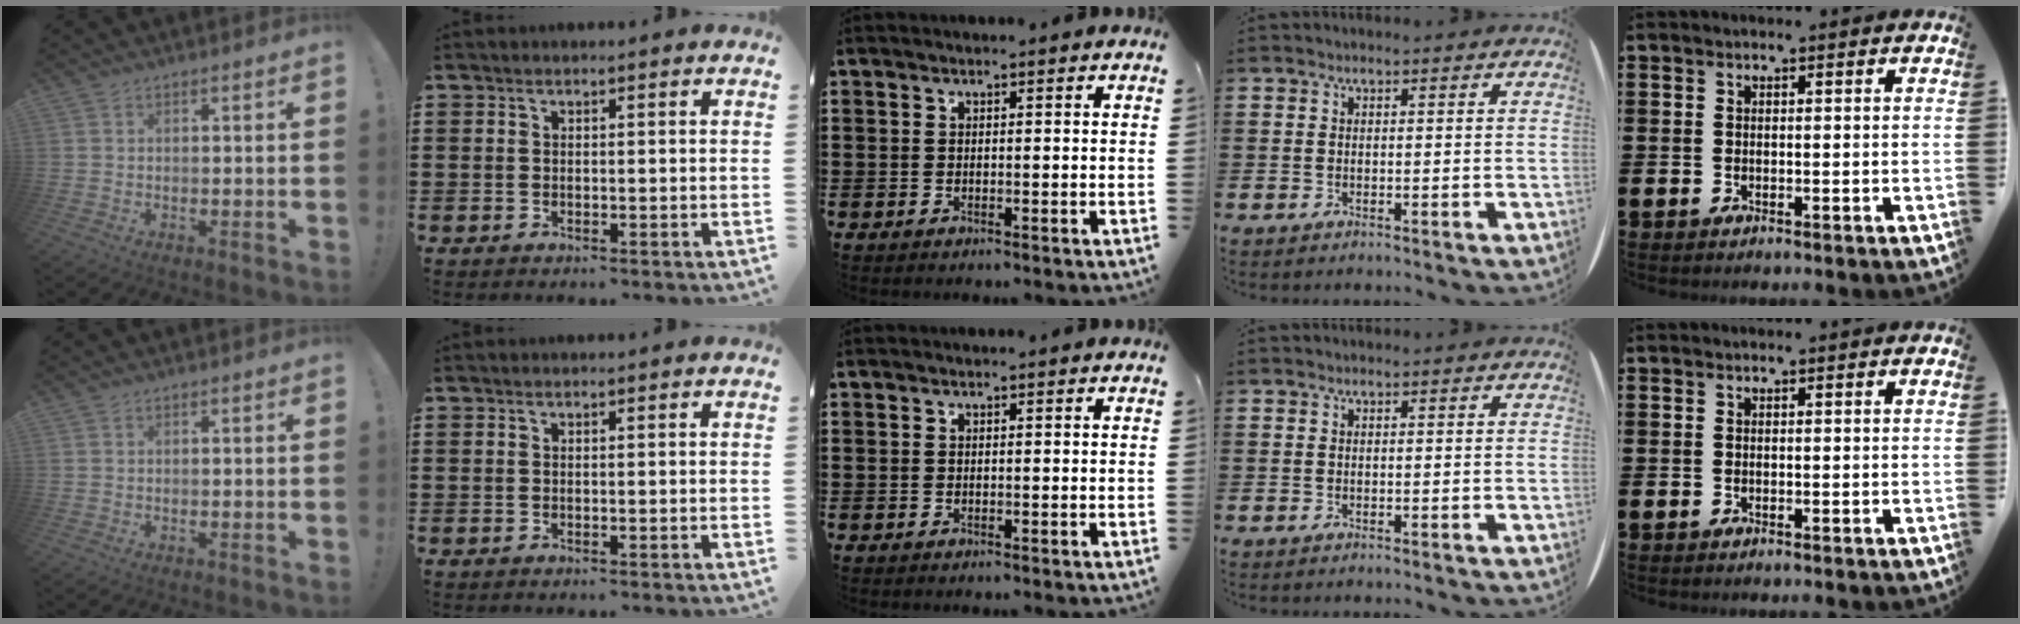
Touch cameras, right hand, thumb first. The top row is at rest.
{}